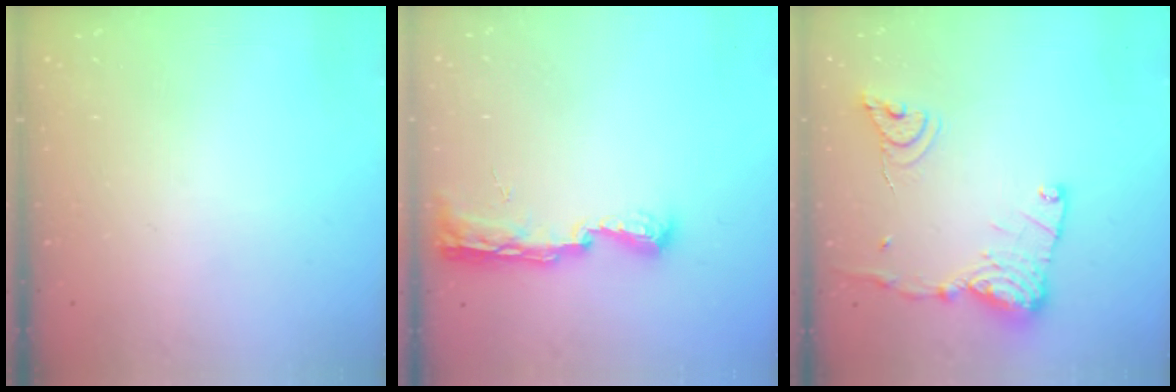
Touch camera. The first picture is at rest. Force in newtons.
{"total": 9.3, "press": 9.3, "slide": 0.5}
{"total": 15.3, "press": 15.3, "slide": 1.2}